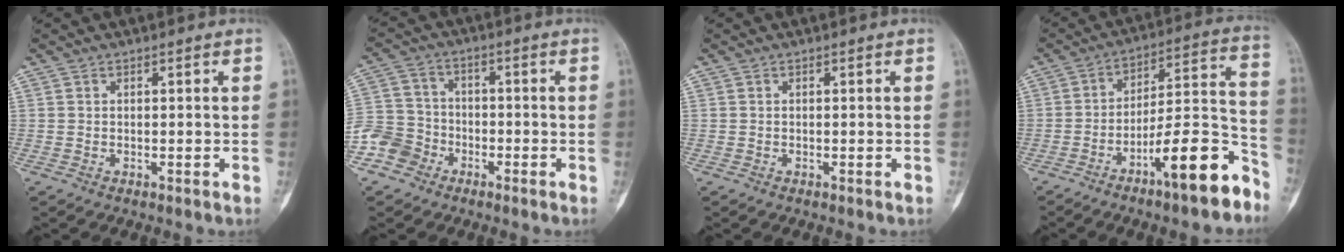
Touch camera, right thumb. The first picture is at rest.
{"total": 7.9, "force": [-4.5, 6.4, 1.3], "torque": [0.001, 0.034, -0.100]}
{"total": 0.0}
{"total": 16.3, "force": [-10.1, 3.8, 12.2], "torque": [-0.169, 0.094, -0.165]}